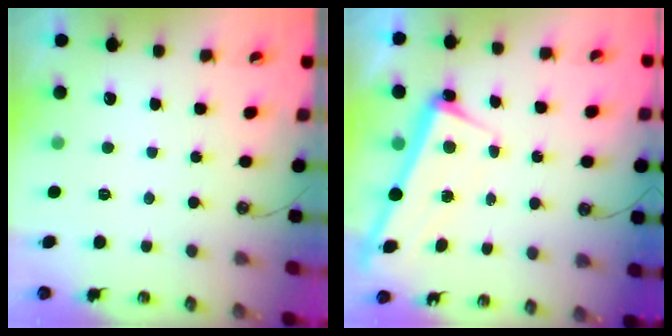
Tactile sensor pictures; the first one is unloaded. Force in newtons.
{"total": 2.3, "press": 2.2, "slide": 0.7}